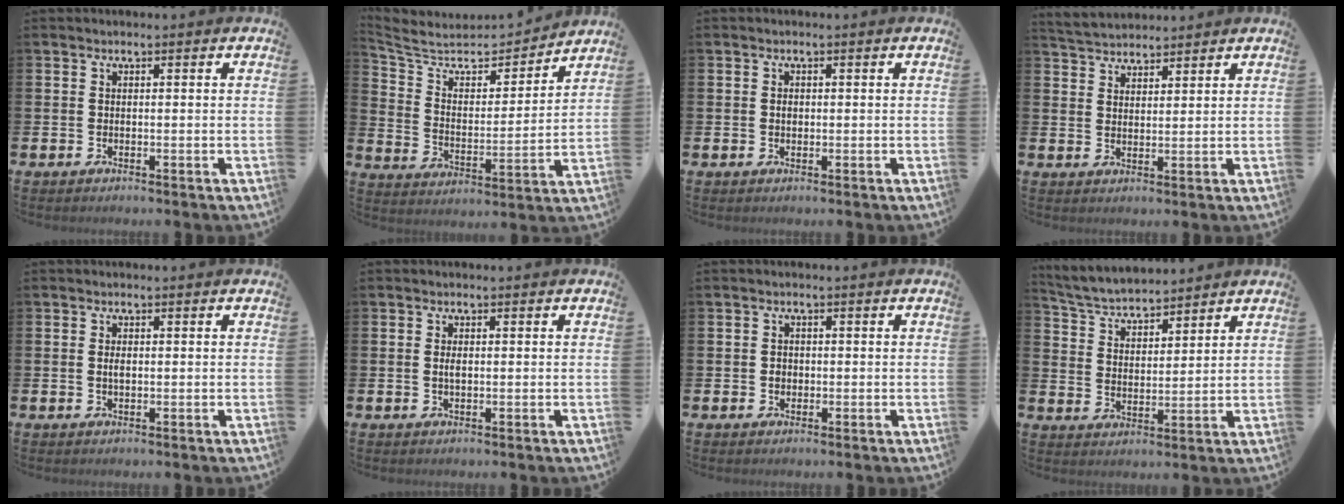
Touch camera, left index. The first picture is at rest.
{"total": 6.5, "force": [5.6, 2.6, 1.8], "torque": [-0.064, -0.051, 0.090]}
{"total": 0.7, "force": [0.0, 0.6, 0.4], "torque": [0.000, -0.001, -0.003]}
{"total": 3.7, "force": [3.6, 0.8, -0.3], "torque": [-0.004, -0.017, 0.066]}
{"total": 1.1, "force": [0.0, 0.5, 0.9], "torque": [-0.018, 0.003, -0.002]}
{"total": 1.1, "force": [0.0, 0.5, 1.0], "torque": [-0.019, 0.004, -0.003]}
{"total": 1.2, "force": [-0.2, 1.1, 0.4], "torque": [0.000, 0.004, -0.007]}
{"total": 4.7, "force": [4.6, 0.9, 0.4], "torque": [-0.033, -0.030, 0.082]}